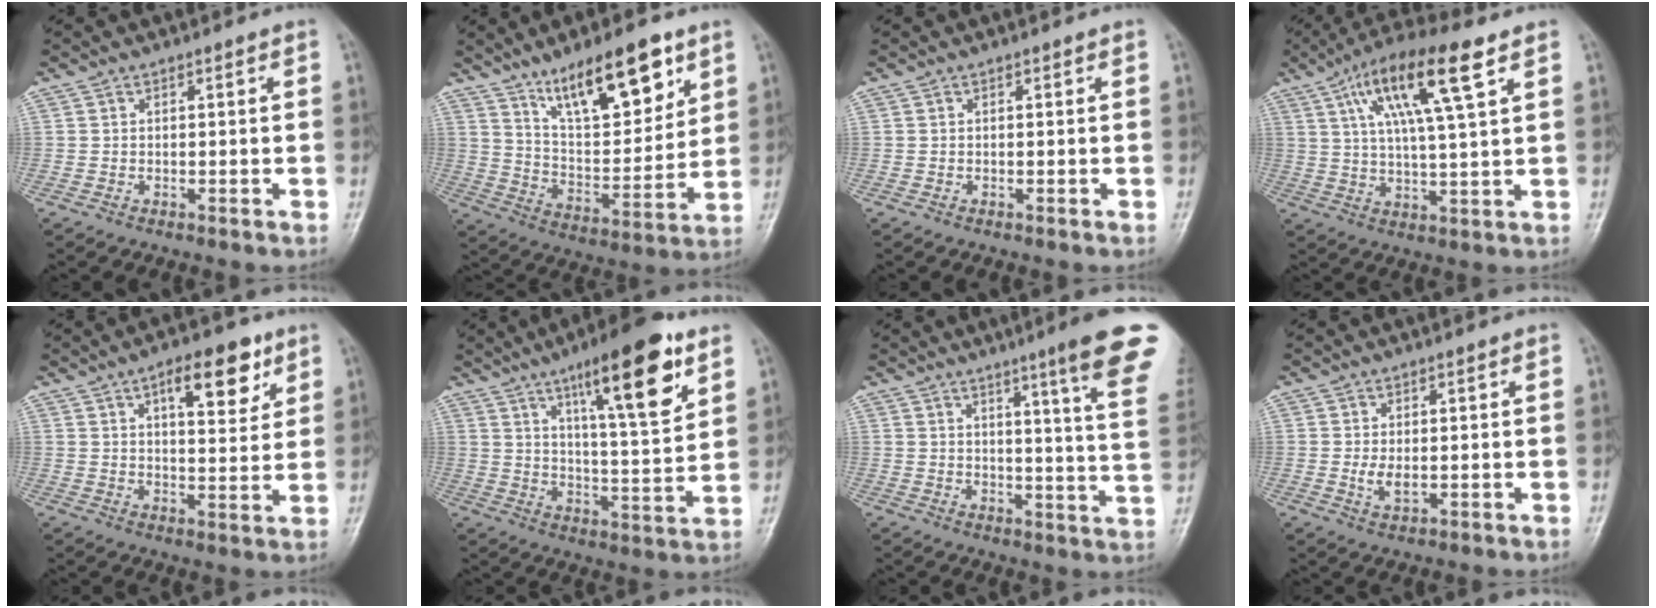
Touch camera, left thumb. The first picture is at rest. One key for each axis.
{"total": 17.0, "fx": 10.4, "fy": 6.0, "fz": 12.0, "tx": -0.158, "ty": -0.052, "tz": 0.184}
{"total": 0.0}
{"total": 14.9, "fx": 6.6, "fy": 2.8, "fz": 13.0, "tx": -0.239, "ty": -0.002, "tz": 0.115}
{"total": 10.1, "fx": 5.2, "fy": 4.2, "fz": 7.5, "tx": -0.085, "ty": -0.024, "tz": 0.076}
{"total": 17.6, "fx": 9.5, "fy": 3.9, "fz": 14.3, "tx": -0.200, "ty": -0.044, "tz": 0.149}
{"total": 16.0, "fx": 9.9, "fy": 0.3, "fz": 12.6, "tx": -0.143, "ty": -0.055, "tz": 0.110}
{"total": 2.8, "fx": 0.0, "fy": 1.4, "fz": 2.5, "tx": -0.046, "ty": -0.006, "tz": 0.003}